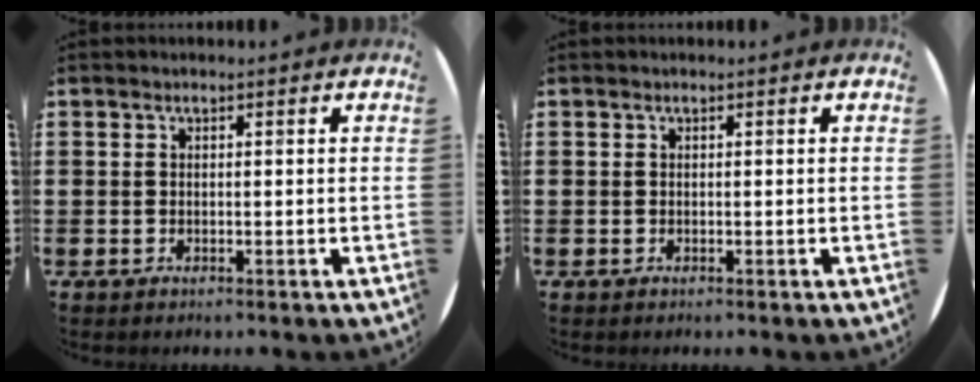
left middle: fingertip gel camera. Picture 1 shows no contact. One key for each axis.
{"total": 0.0}